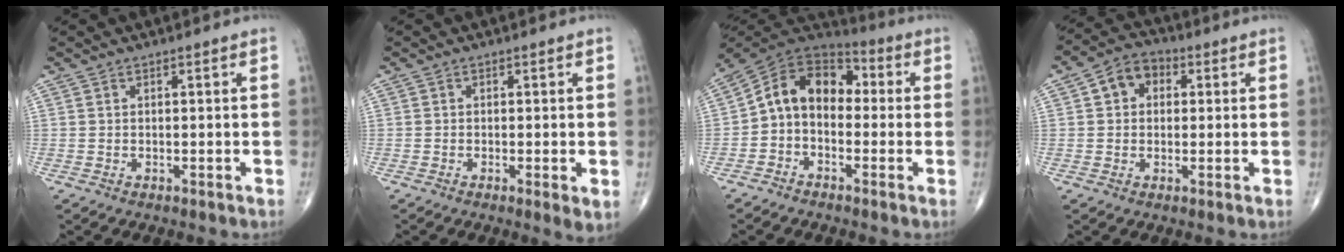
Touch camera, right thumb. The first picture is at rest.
{"total": 2.8, "force": [-0.6, 0.6, 2.7], "torque": [-0.049, -0.011, -0.013]}
{"total": 11.6, "force": [-0.7, 8.4, 8.0], "torque": [-0.107, 0.053, -0.031]}
{"total": 6.6, "force": [1.4, 5.2, 3.9], "torque": [-0.043, 0.015, 0.013]}